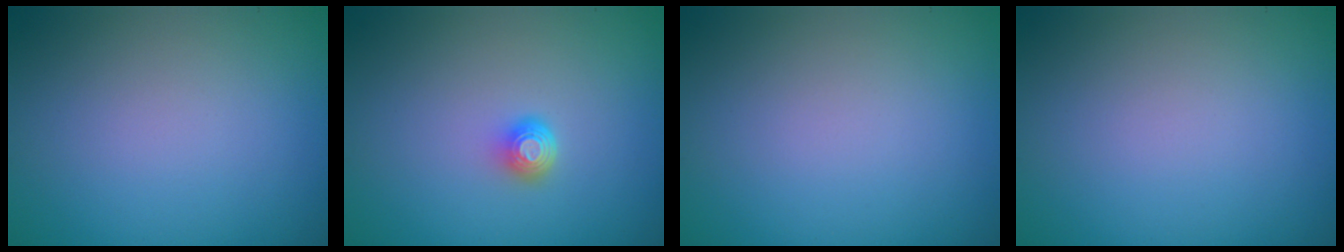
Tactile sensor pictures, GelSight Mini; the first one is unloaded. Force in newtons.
{"total": 1.6, "press": 1.2, "slide": 1.1}
{"total": 0.0}
{"total": 0.0}